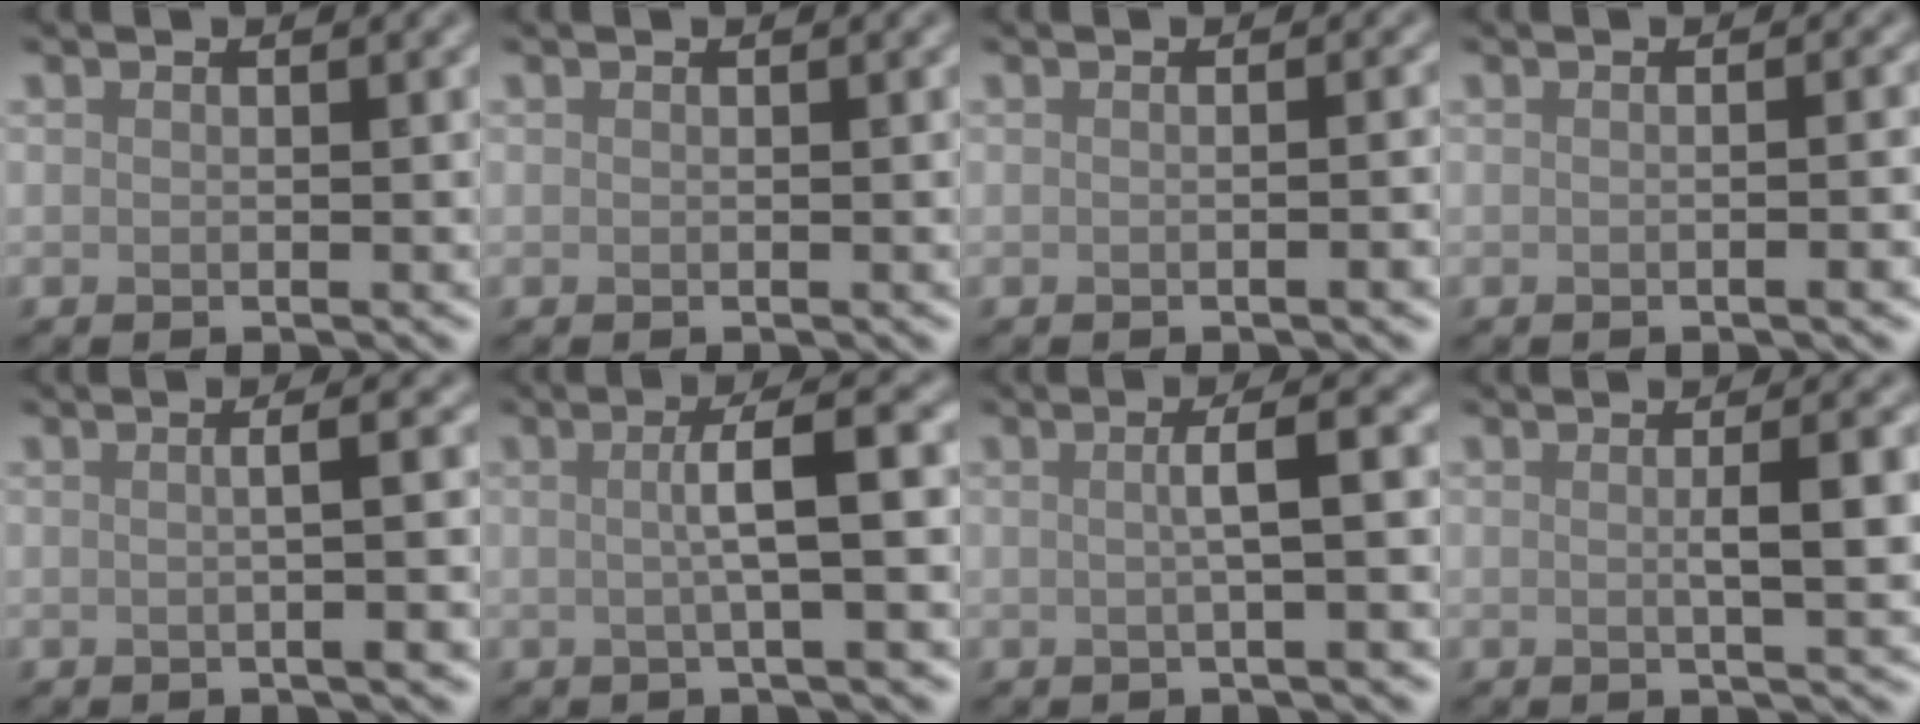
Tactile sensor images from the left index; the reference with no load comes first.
{"total": 0.0}
{"total": 1.9, "force": [-0.5, 0.6, 1.8], "torque": [-0.011, 0.005, -0.006]}
{"total": 2.7, "force": [-0.4, 1.0, 2.5], "torque": [-0.009, 0.010, -0.008]}
{"total": 5.0, "force": [0.1, 2.0, 4.6], "torque": [-0.018, 0.022, -0.021]}
{"total": 4.8, "force": [0.3, 1.0, 4.7], "torque": [-0.065, 0.011, -0.002]}
{"total": 3.9, "force": [0.1, 1.0, 3.7], "torque": [-0.044, 0.010, -0.002]}
{"total": 4.0, "force": [0.2, 0.9, 3.9], "torque": [-0.052, 0.005, 0.000]}